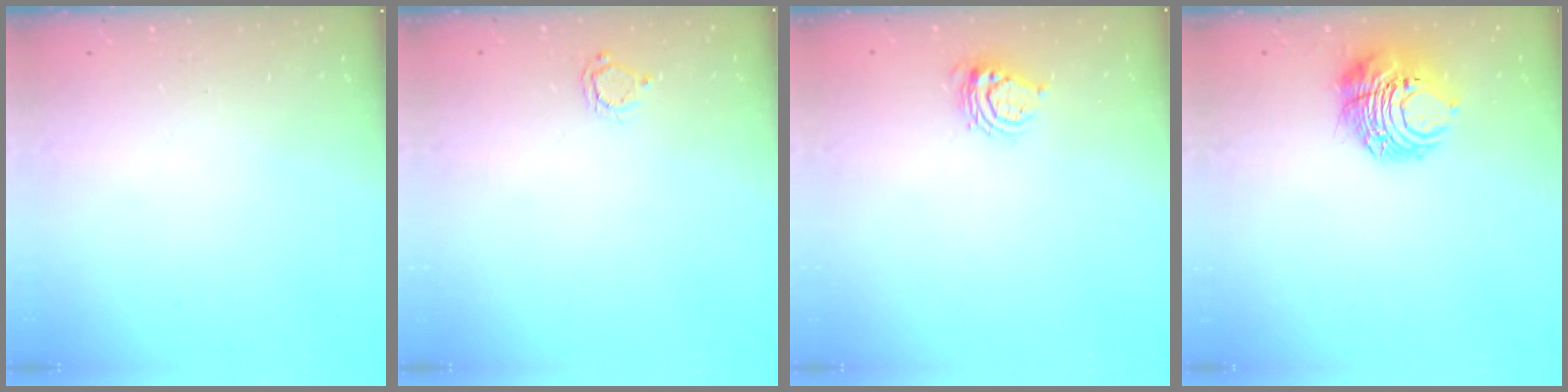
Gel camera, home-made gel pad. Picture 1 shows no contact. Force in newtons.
{"total": 3.8, "press": 3.8, "slide": 0.2}
{"total": 6.2, "press": 6.2, "slide": 0.8}
{"total": 9.3, "press": 9.2, "slide": 1.1}